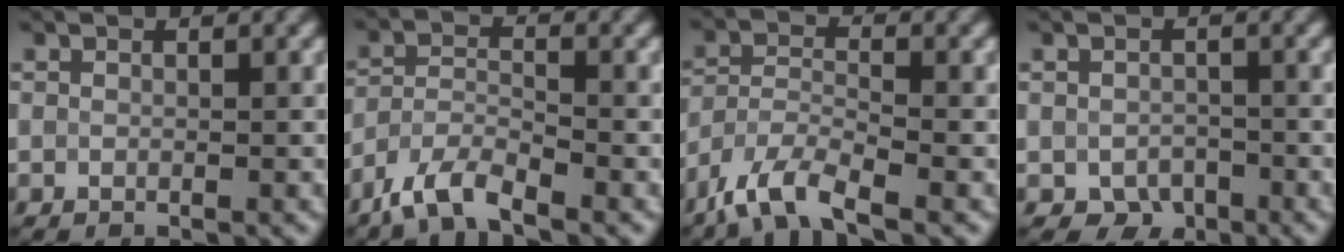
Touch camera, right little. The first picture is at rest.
{"total": 4.3, "force": [-3.4, 1.1, 2.4], "torque": [-0.049, -0.004, -0.076]}
{"total": 5.5, "force": [-4.1, 1.5, 3.3], "torque": [-0.067, -0.007, -0.089]}
{"total": 2.2, "force": [-1.1, 1.6, 0.9], "torque": [-0.014, -0.006, -0.020]}